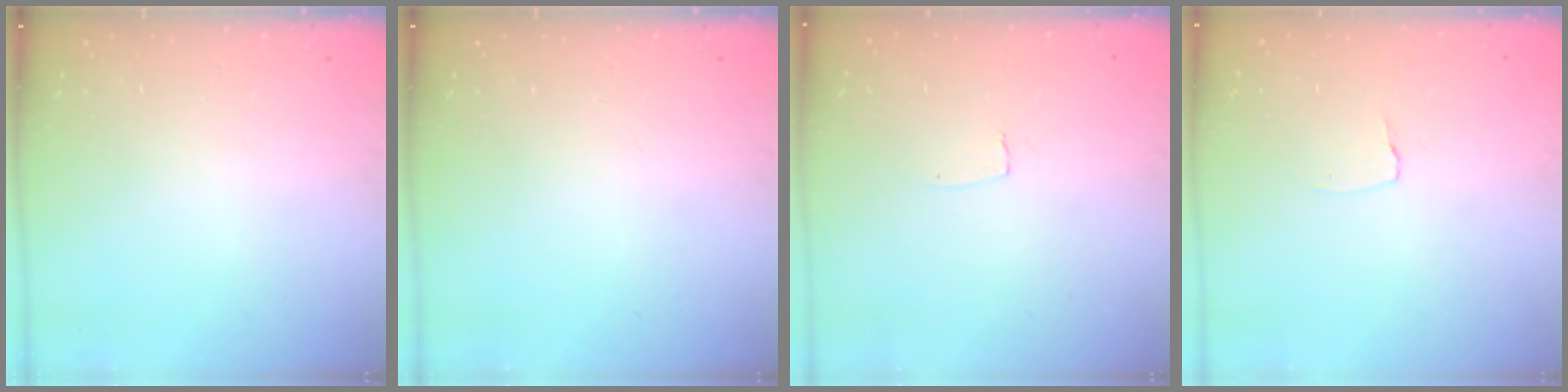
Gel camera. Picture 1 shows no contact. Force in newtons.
{"total": 0.0}
{"total": 3.0, "press": 3.0, "slide": 0.2}
{"total": 2.6, "press": 2.6, "slide": 0.2}